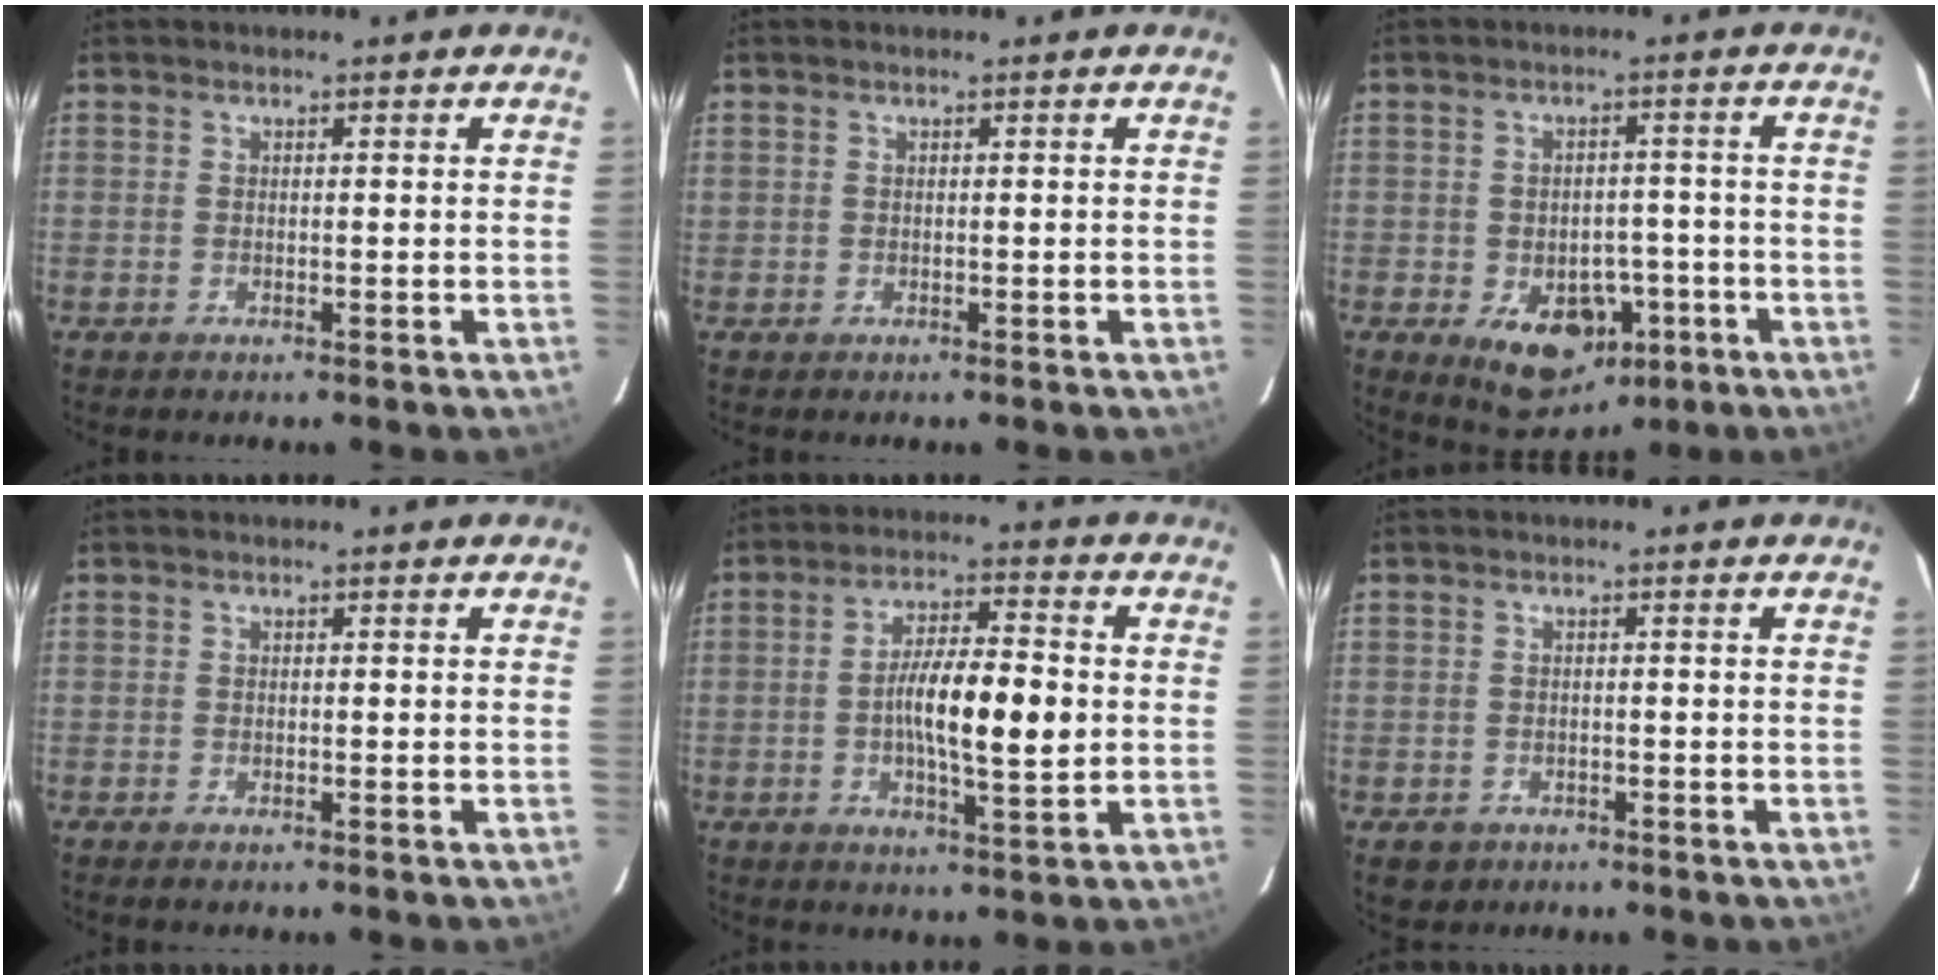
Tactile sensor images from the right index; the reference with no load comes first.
{"total": 0.0}
{"total": 9.7, "force": [-4.2, 6.4, 6.0], "torque": [-0.085, 0.004, -0.051]}
{"total": 0.5, "force": [-0.4, 0.0, 0.3], "torque": [-0.010, -0.002, -0.008]}
{"total": 10.5, "force": [-0.7, 2.0, 10.2], "torque": [-0.179, 0.006, -0.015]}
{"total": 2.8, "force": [-1.2, 2.5, 0.2], "torque": [-0.002, 0.008, -0.013]}